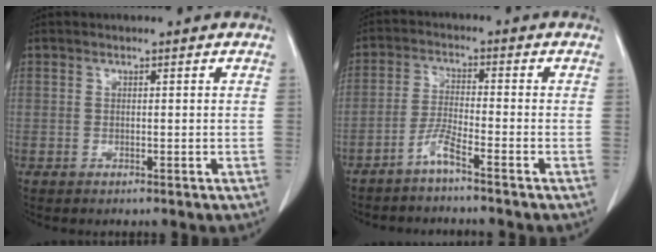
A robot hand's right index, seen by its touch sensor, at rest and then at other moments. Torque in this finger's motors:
{"motor_torque": [0.36, -0.33, 0.06, 0.02]}